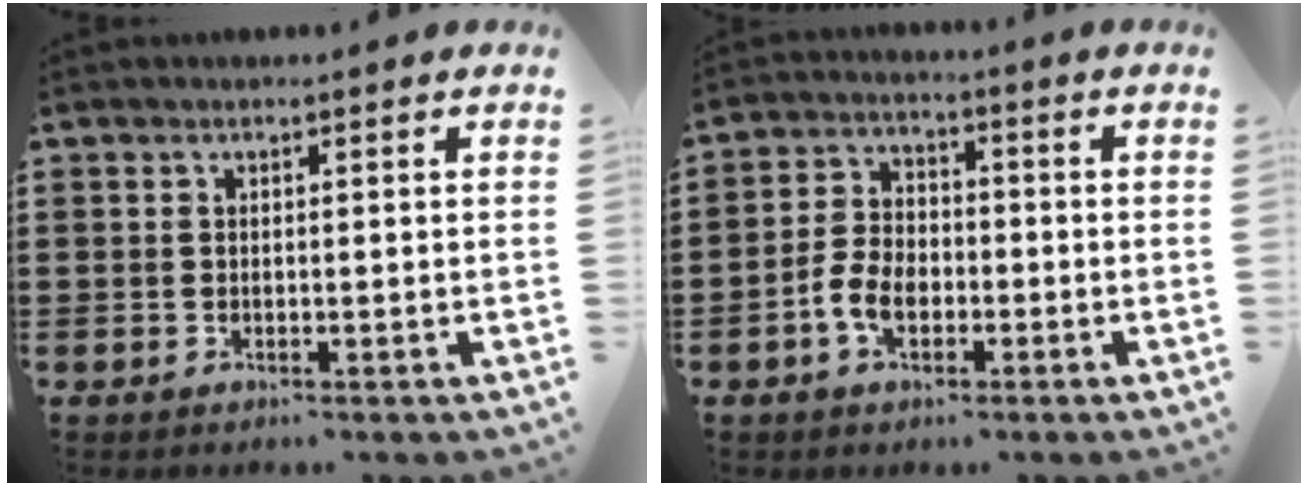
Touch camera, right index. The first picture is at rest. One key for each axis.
{"total": 5.5, "fx": -2.2, "fy": 3.4, "fz": 3.7, "tx": -0.094, "ty": 0.002, "tz": -0.047}